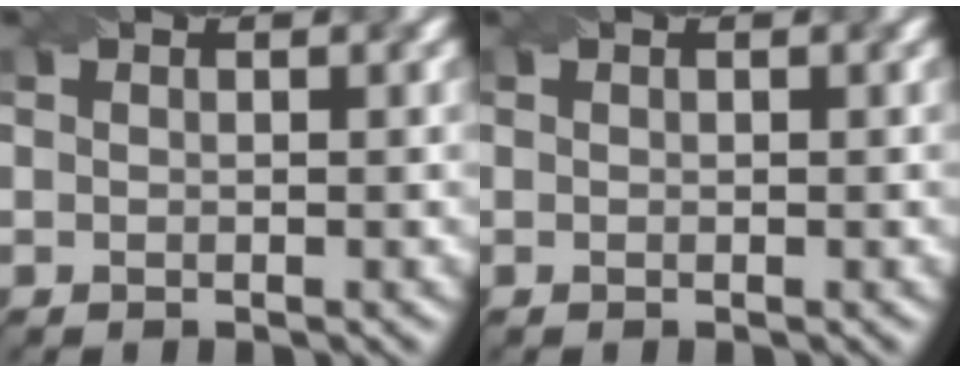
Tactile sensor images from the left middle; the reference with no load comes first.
{"total": 0.0}